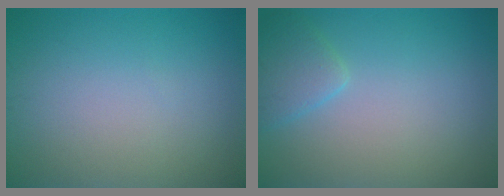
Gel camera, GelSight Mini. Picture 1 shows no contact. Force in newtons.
{"total": 2.1, "press": 2.1, "slide": 0.2}